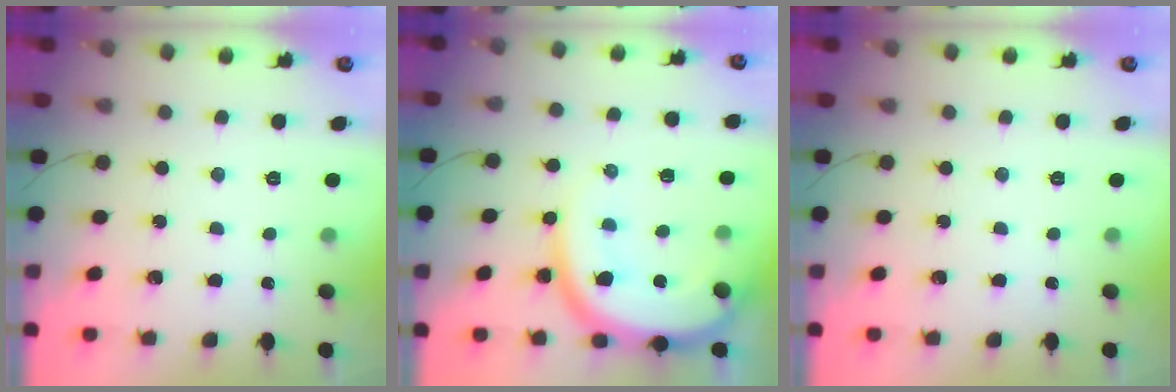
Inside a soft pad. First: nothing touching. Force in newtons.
{"total": 15.1, "press": 15.0, "slide": 1.9}
{"total": 0.0}